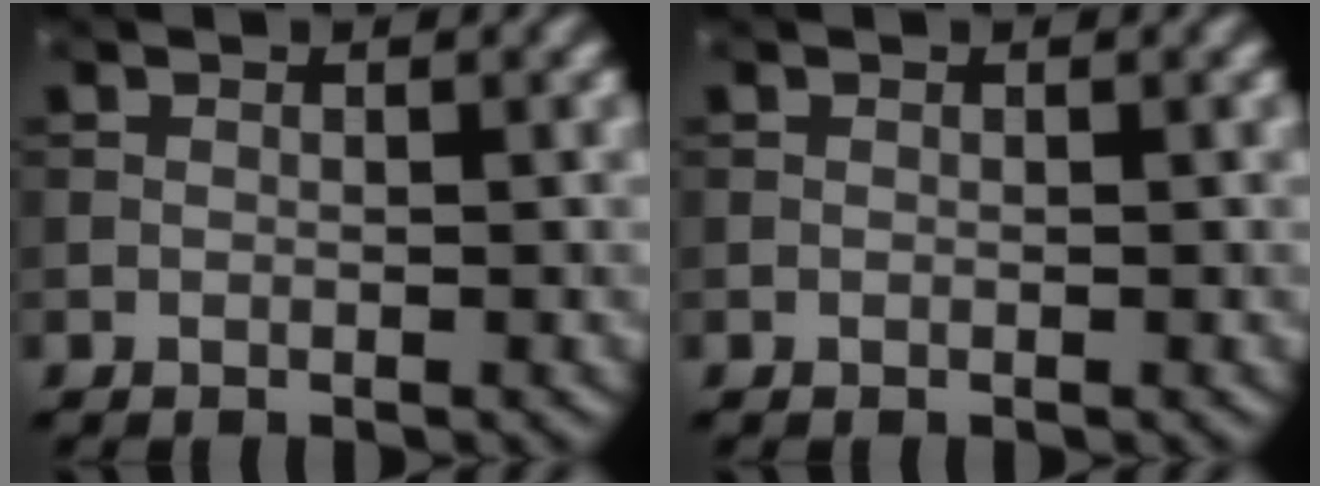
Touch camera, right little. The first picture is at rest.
{"total": 0.0}